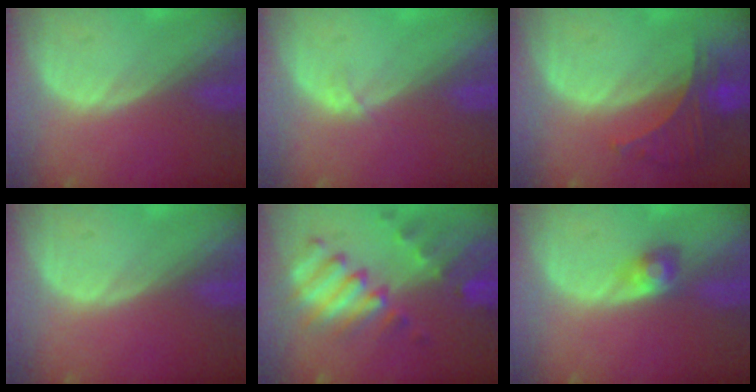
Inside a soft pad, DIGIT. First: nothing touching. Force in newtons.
{"total": 1.2, "press": 0.9, "slide": 0.7}
{"total": 6.3, "press": 5.9, "slide": 2.3}
{"total": 0.0}
{"total": 10.2, "press": 8.9, "slide": 5.0}
{"total": 2.7, "press": 2.7, "slide": 0.1}